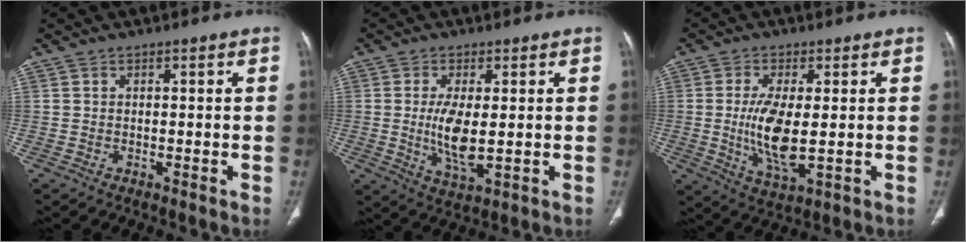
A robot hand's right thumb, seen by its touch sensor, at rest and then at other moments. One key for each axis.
{"total": 7.7, "fx": 0.0, "fy": 2.9, "fz": 7.1, "tx": -0.143, "ty": -0.020, "tz": 0.006}
{"total": 9.9, "fx": -0.3, "fy": 3.7, "fz": 9.2, "tx": -0.188, "ty": -0.021, "tz": 0.003}